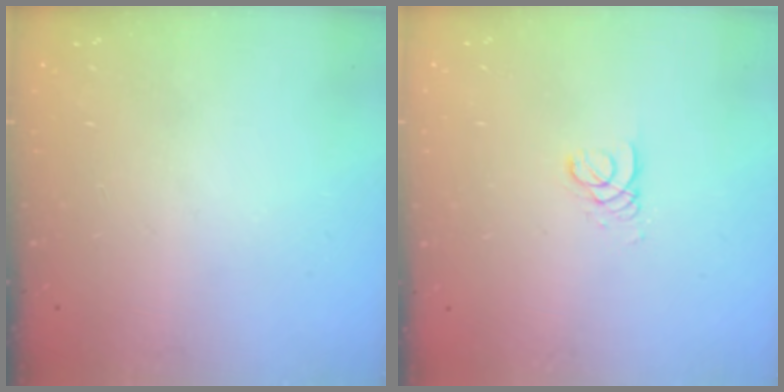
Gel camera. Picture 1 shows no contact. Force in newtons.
{"total": 2.6, "press": 2.6, "slide": 0.2}